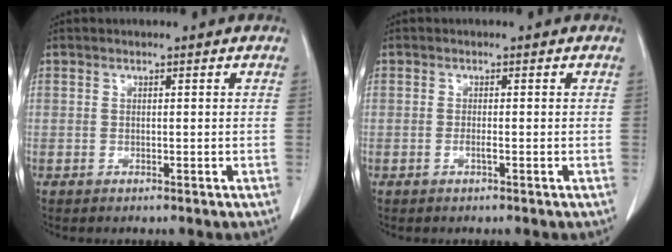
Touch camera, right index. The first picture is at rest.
{"total": 0.8, "force": [-0.3, -0.2, 0.7], "torque": [-0.015, -0.001, -0.006]}